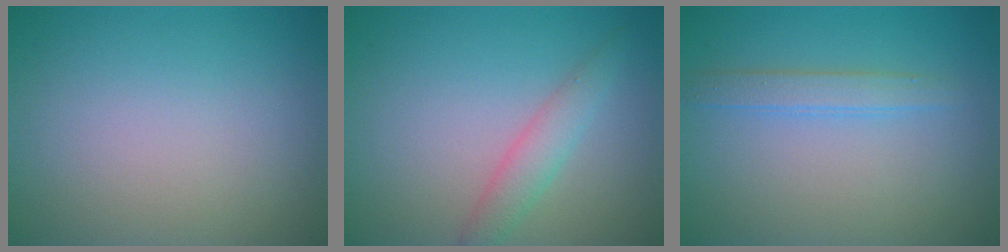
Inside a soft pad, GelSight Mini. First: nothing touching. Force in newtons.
{"total": 2.3, "press": 2.3, "slide": 0.1}
{"total": 1.8, "press": 1.8, "slide": 0.1}